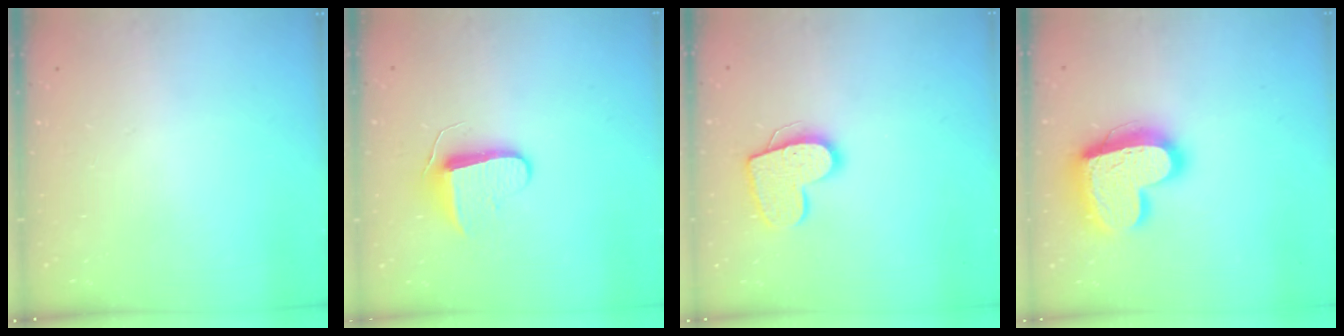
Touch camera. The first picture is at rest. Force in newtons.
{"total": 9.6, "press": 9.5, "slide": 0.7}
{"total": 13.5, "press": 13.5, "slide": 0.9}
{"total": 19.9, "press": 19.9, "slide": 1.1}